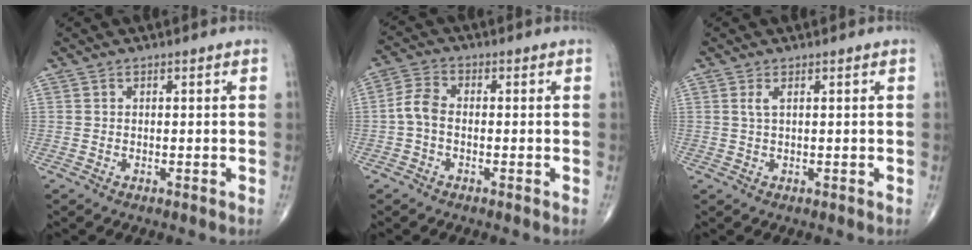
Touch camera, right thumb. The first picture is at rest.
{"total": 4.4, "force": [-0.8, 2.7, 3.4], "torque": [-0.069, 0.014, -0.026]}
{"total": 1.3, "force": [0.5, 0.3, 1.1], "torque": [-0.033, 0.003, 0.012]}